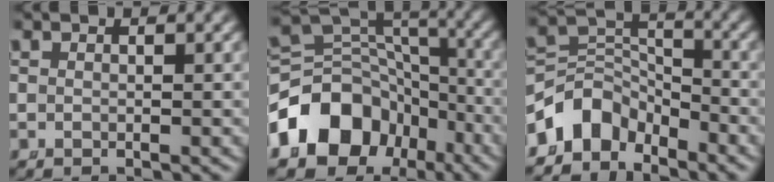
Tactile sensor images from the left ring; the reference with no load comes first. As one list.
[{"total": 12.1, "force": [-4.5, 9.8, 5.5], "torque": [-0.097, -0.036, -0.066]}, {"total": 9.0, "force": [-3.9, 7.3, 3.6], "torque": [-0.071, -0.015, -0.076]}]